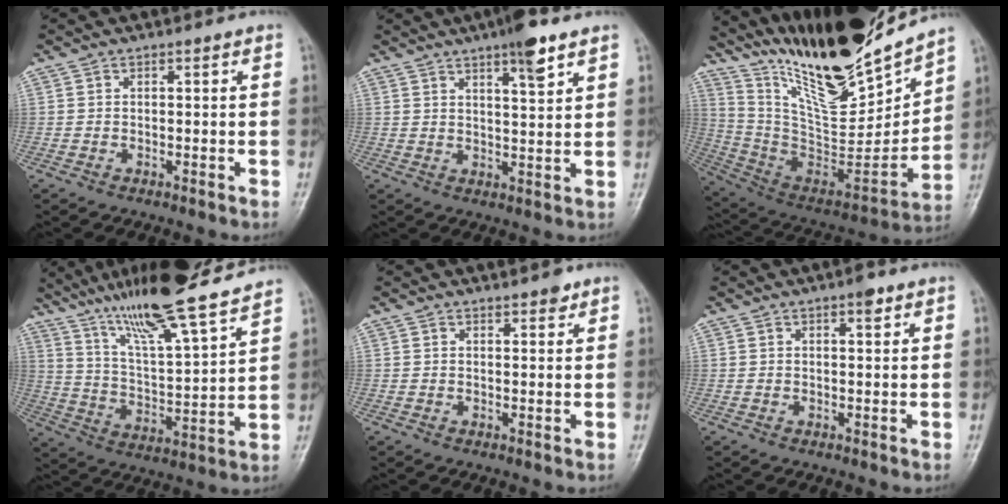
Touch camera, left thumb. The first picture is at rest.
{"total": 6.7, "force": [4.3, 1.2, 5.0], "torque": [-0.072, -0.021, 0.066]}
{"total": 25.5, "force": [21.4, 5.0, 13.0], "torque": [-0.182, -0.115, 0.375]}
{"total": 19.7, "force": [16.0, 1.6, 11.4], "torque": [-0.170, -0.064, 0.279]}
{"total": 1.8, "force": [1.5, 0.8, 0.8], "torque": [-0.003, -0.008, 0.018]}
{"total": 2.1, "force": [1.3, 0.7, 1.5], "torque": [-0.017, -0.004, 0.016]}